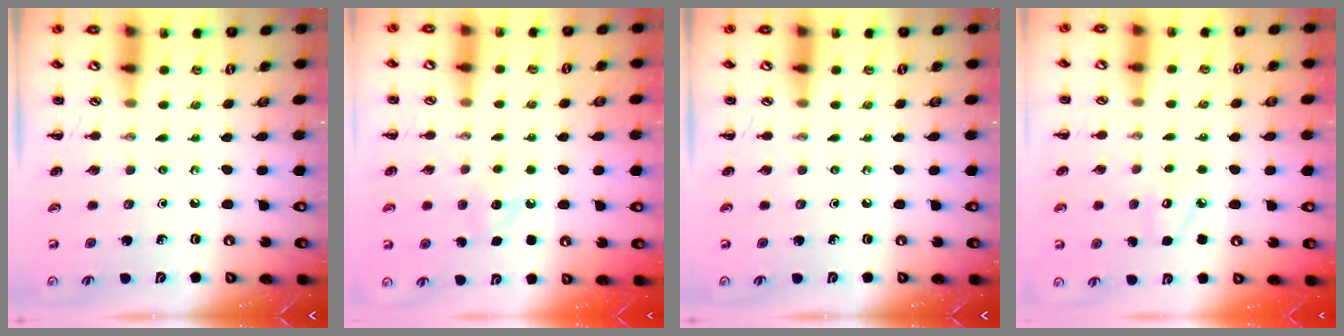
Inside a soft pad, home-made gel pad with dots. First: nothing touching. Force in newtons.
{"total": 8.0, "press": 7.8, "slide": 1.7}
{"total": 0.0}
{"total": 6.9, "press": 6.6, "slide": 1.8}